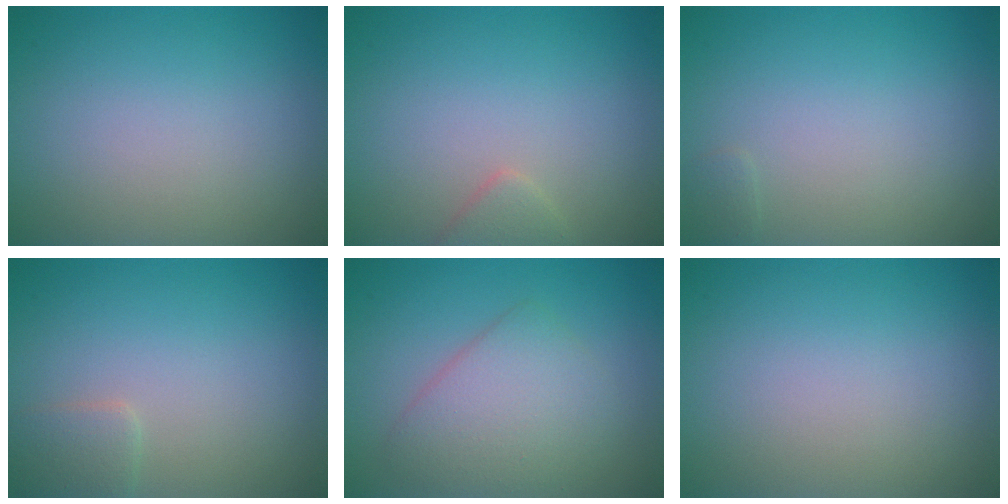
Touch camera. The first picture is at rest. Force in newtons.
{"total": 1.3, "press": 1.3, "slide": 0.1}
{"total": 0.5, "press": 0.5, "slide": 0.0}
{"total": 1.6, "press": 1.6, "slide": 0.1}
{"total": 4.1, "press": 4.1, "slide": 0.1}
{"total": 0.0}